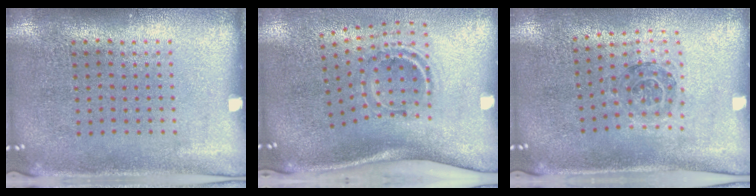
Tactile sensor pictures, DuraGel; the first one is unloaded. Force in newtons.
{"total": 2.2, "press": 1.2, "slide": 1.8}
{"total": 1.1, "press": 1.0, "slide": 0.3}